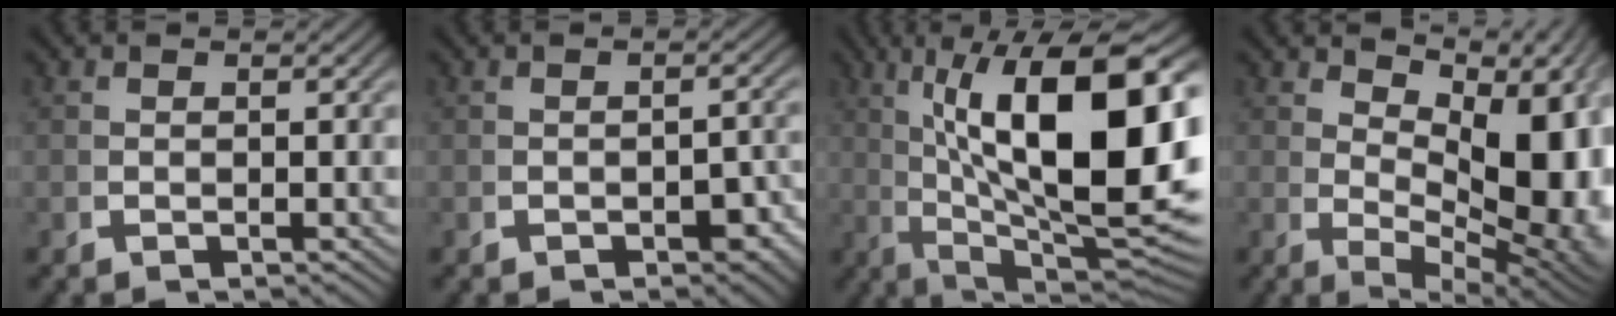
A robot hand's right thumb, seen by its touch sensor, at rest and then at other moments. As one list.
[{"total": 2.0, "force": [-1.3, 0.9, 1.2], "torque": [-0.018, -0.010, -0.016]}, {"total": 18.2, "force": [0.7, 8.5, 16.0], "torque": [-0.249, -0.048, 0.048]}, {"total": 13.4, "force": [1.1, 6.9, 11.5], "torque": [-0.171, -0.038, 0.051]}]